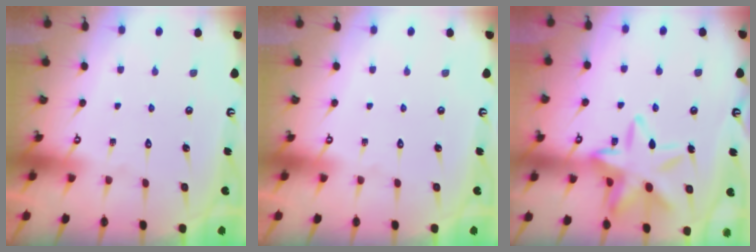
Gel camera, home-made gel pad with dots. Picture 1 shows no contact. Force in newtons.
{"total": 0.0}
{"total": 17.0, "press": 16.9, "slide": 1.2}